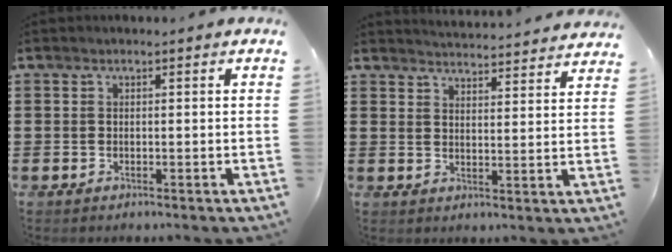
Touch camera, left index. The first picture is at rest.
{"total": 4.0, "force": [4.0, -0.5, 0.0], "torque": [-0.007, -0.032, 0.068]}